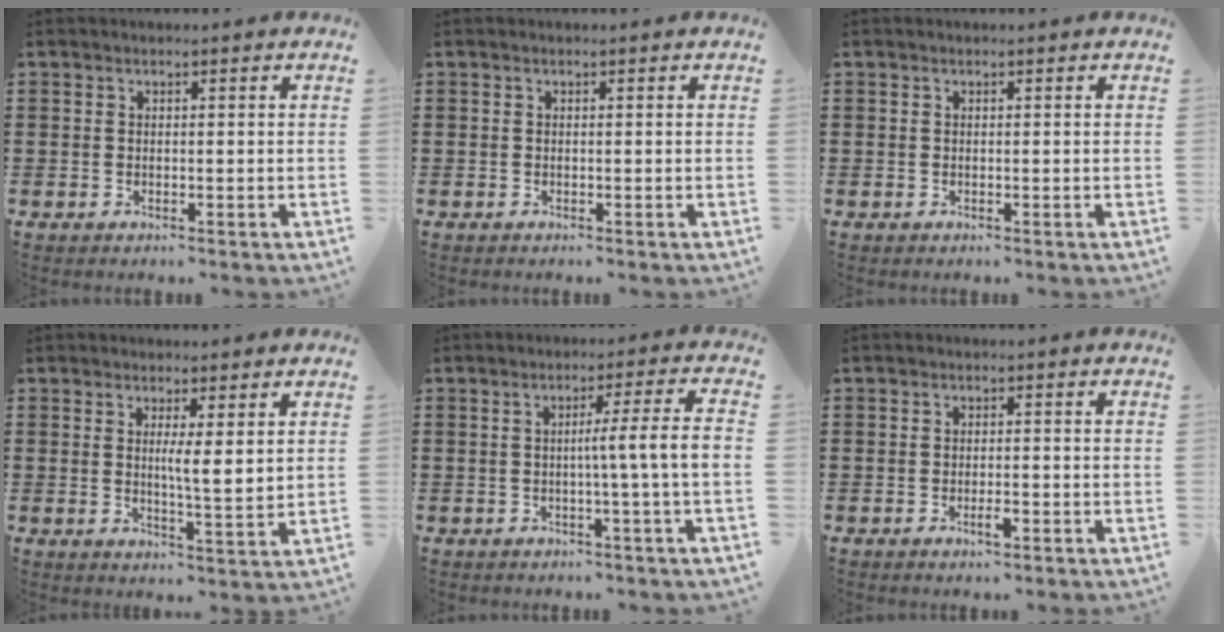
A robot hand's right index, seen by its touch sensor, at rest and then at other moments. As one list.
[{"total": 0.0}, {"total": 0.0}, {"total": 3.8, "force": [1.4, 0.2, 3.5], "torque": [-0.064, -0.007, 0.021]}, {"total": 5.9, "force": [-0.6, -1.0, 5.8], "torque": [-0.105, -0.010, -0.016]}, {"total": 2.1, "force": [-1.0, 0.5, 1.7], "torque": [-0.031, 0.000, -0.018]}]